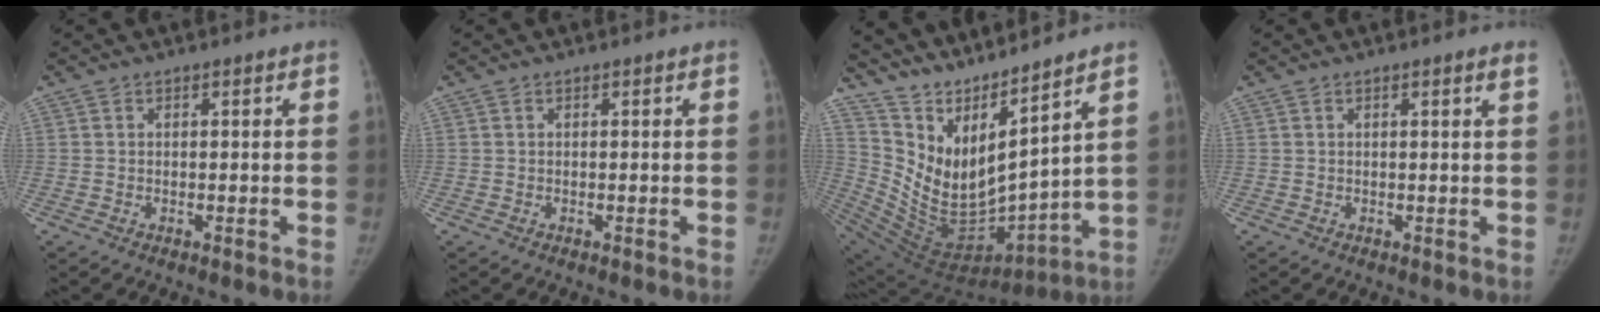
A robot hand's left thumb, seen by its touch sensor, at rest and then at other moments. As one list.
[{"total": 0.0}, {"total": 17.6, "force": [14.2, 2.9, 10.0], "torque": [-0.150, -0.098, 0.296]}, {"total": 1.2, "force": [0.6, -0.3, 0.9], "torque": [-0.014, -0.001, 0.011]}]